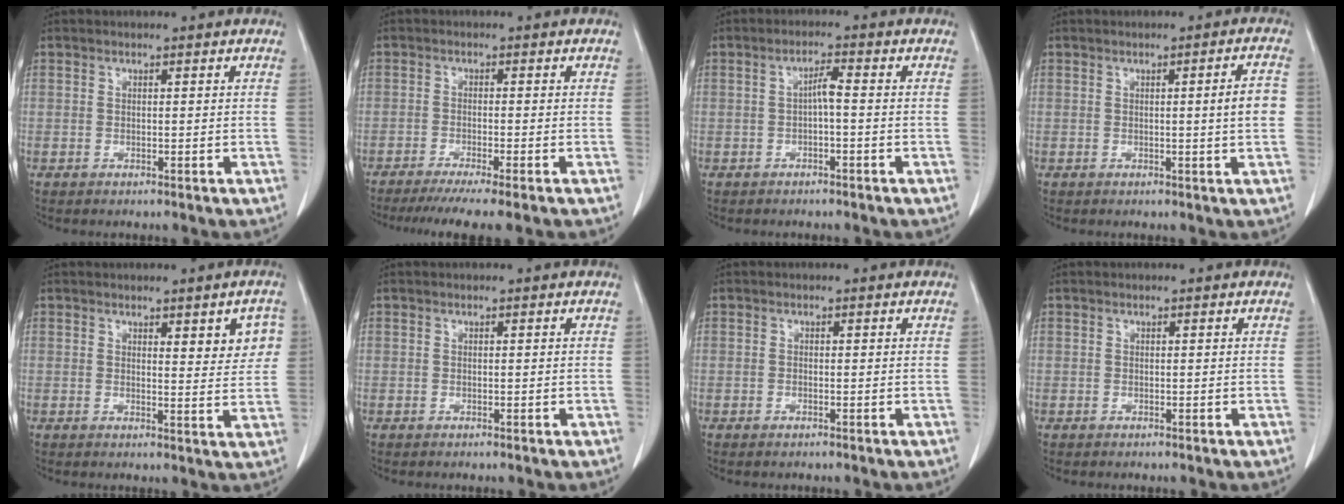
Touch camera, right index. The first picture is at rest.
{"total": 8.3, "force": [-6.8, -0.5, 4.8], "torque": [-0.057, -0.020, -0.104]}
{"total": 2.3, "force": [-0.4, 0.1, 2.2], "torque": [-0.039, 0.006, -0.007]}
{"total": 4.2, "force": [-0.1, -0.1, 4.2], "torque": [-0.054, 0.001, -0.004]}
{"total": 5.1, "force": [1.9, 1.6, 4.5], "torque": [-0.048, -0.002, 0.024]}
{"total": 0.0}
{"total": 0.5, "force": [-0.4, 0.1, 0.3], "torque": [-0.008, -0.001, -0.007]}
{"total": 0.0}